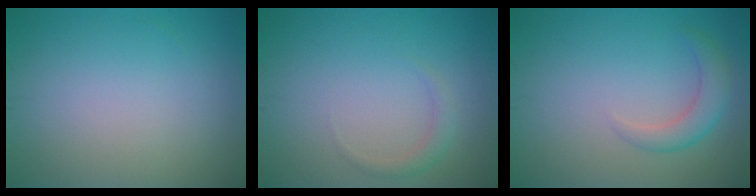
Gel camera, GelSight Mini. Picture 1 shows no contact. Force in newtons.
{"total": 1.2, "press": 1.2, "slide": 0.0}
{"total": 2.5, "press": 2.5, "slide": 0.1}